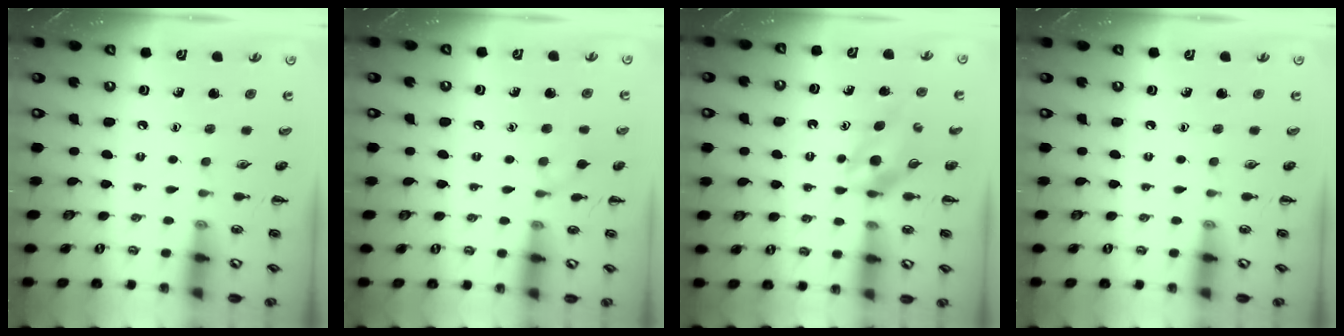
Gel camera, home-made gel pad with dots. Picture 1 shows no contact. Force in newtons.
{"total": 5.8, "press": 5.5, "slide": 2.1}
{"total": 4.2, "press": 4.1, "slide": 0.8}
{"total": 0.0}